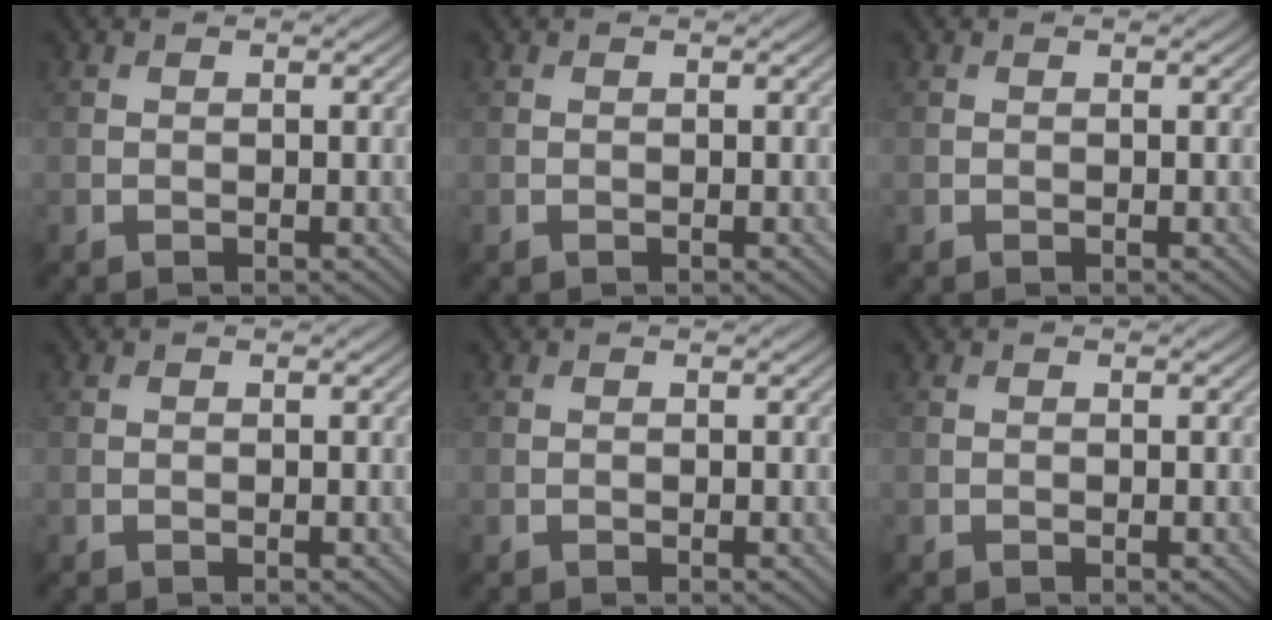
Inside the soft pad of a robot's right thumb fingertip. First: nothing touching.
{"total": 0.0}
{"total": 0.0}
{"total": 0.0}
{"total": 0.0}
{"total": 0.0}